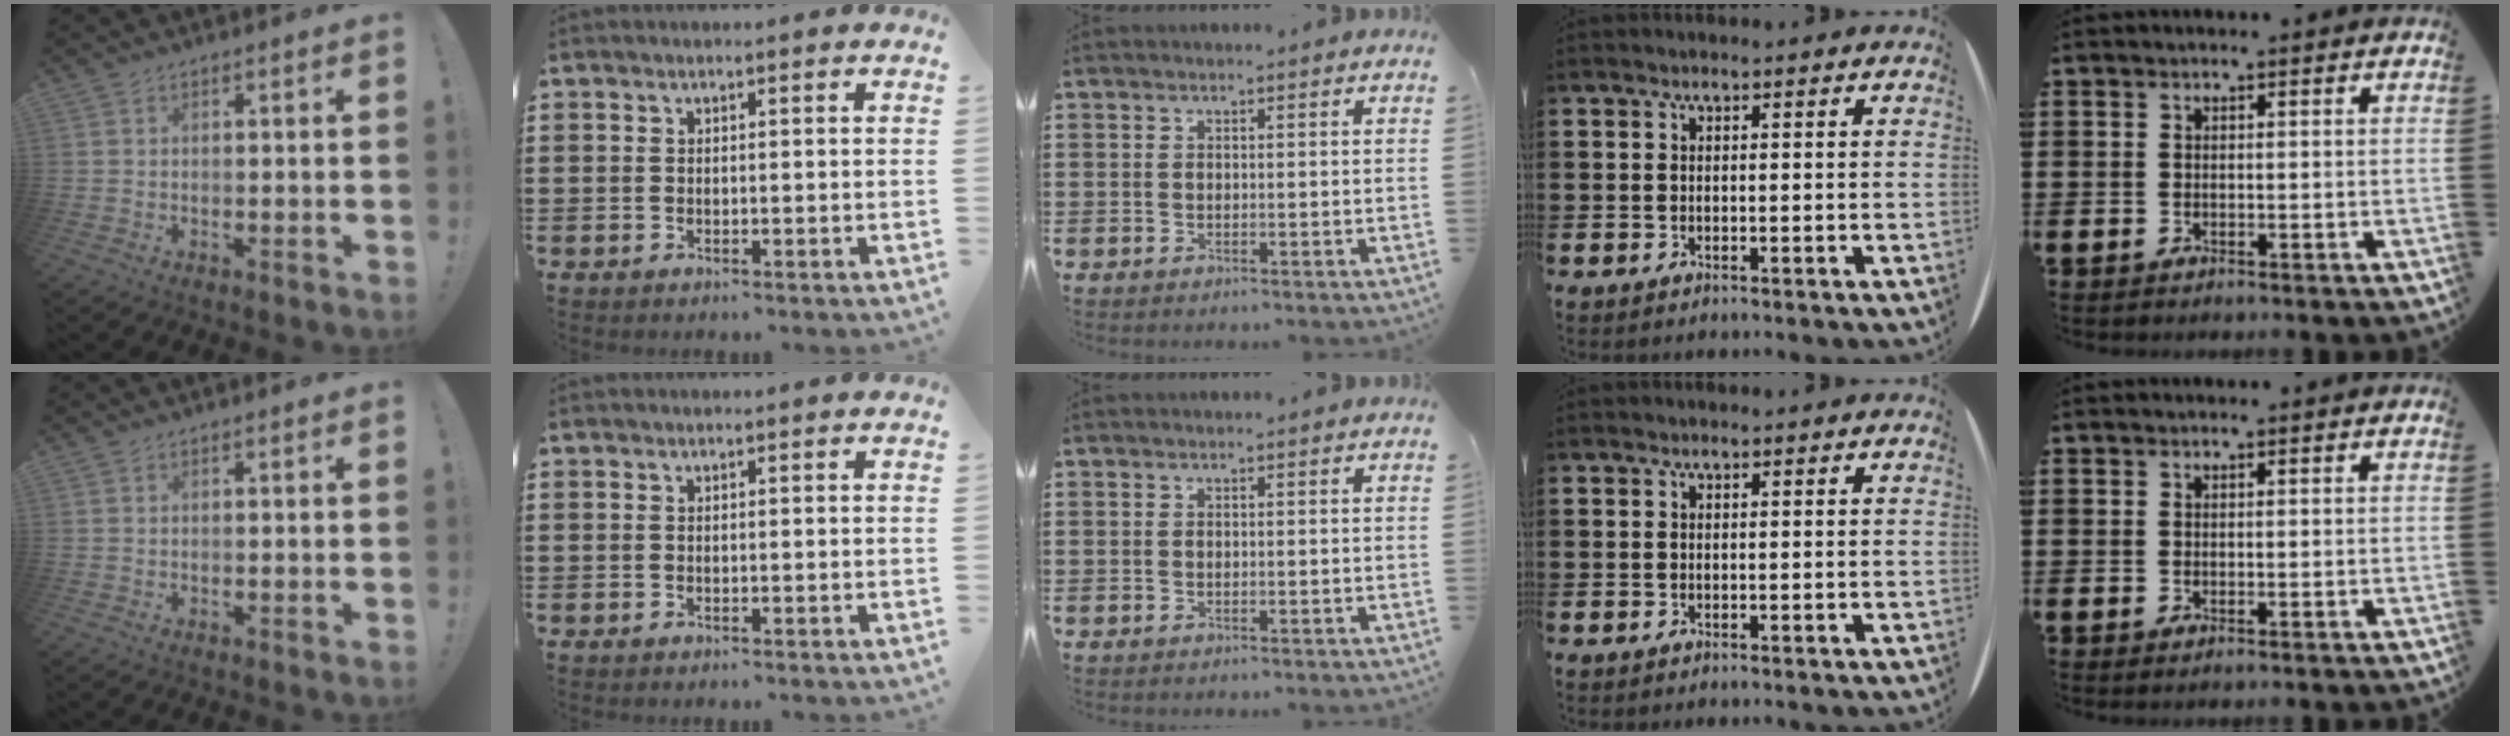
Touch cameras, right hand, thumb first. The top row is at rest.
{}